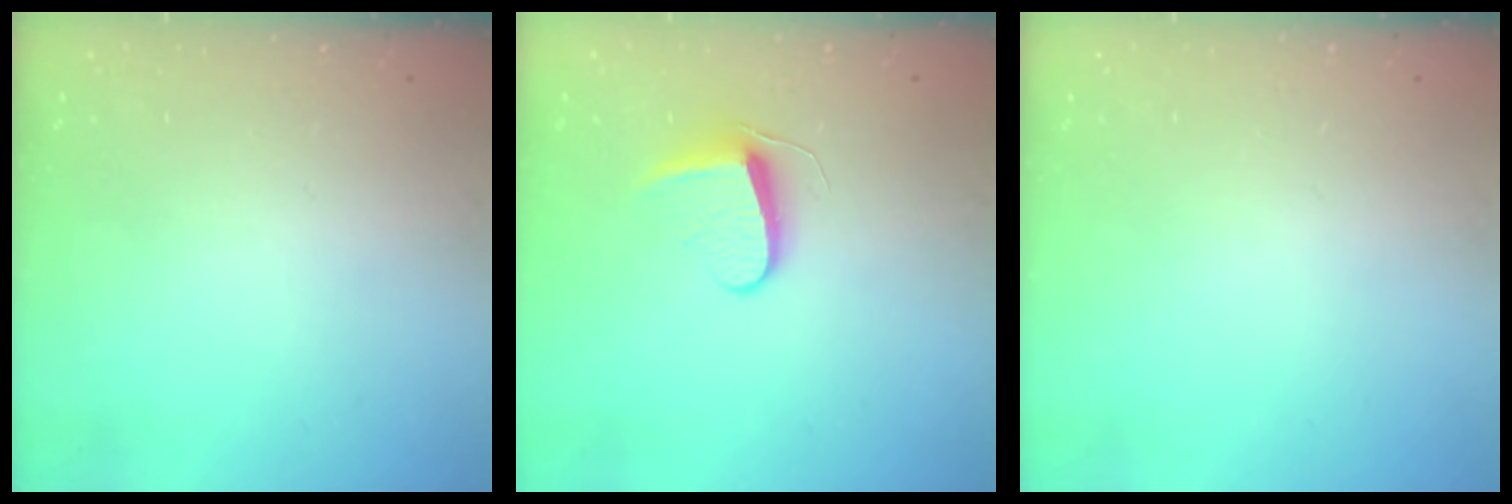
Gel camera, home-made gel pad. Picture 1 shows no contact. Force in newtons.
{"total": 8.5, "press": 8.5, "slide": 0.6}
{"total": 0.0}